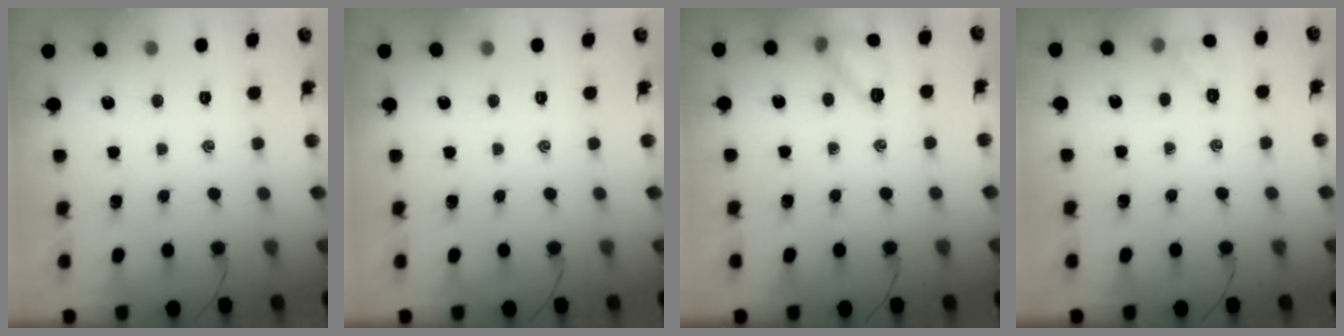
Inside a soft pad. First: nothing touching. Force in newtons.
{"total": 0.0}
{"total": 9.1, "press": 9.1, "slide": 0.6}
{"total": 6.4, "press": 6.2, "slide": 1.9}